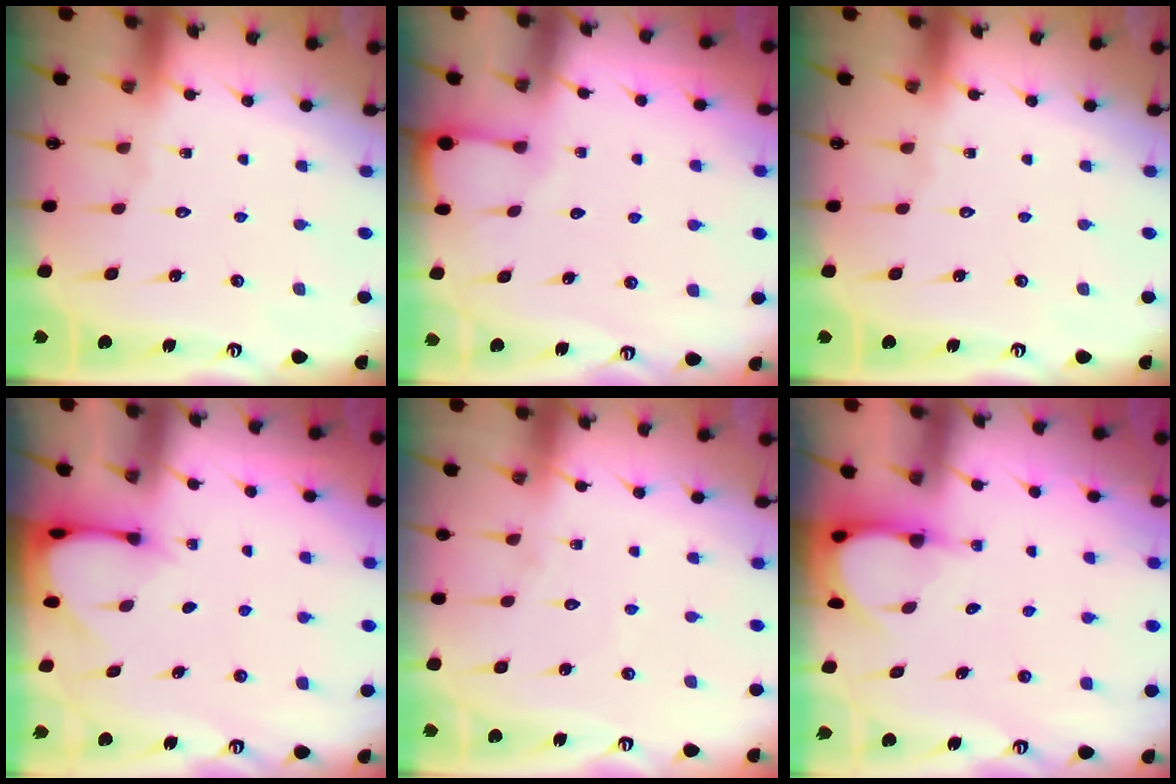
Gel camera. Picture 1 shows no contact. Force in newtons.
{"total": 2.2, "press": 2.2, "slide": 0.4}
{"total": 0.0}
{"total": 3.1, "press": 3.1, "slide": 0.2}
{"total": 2.9, "press": 2.9, "slide": 0.3}
{"total": 3.7, "press": 3.7, "slide": 0.2}